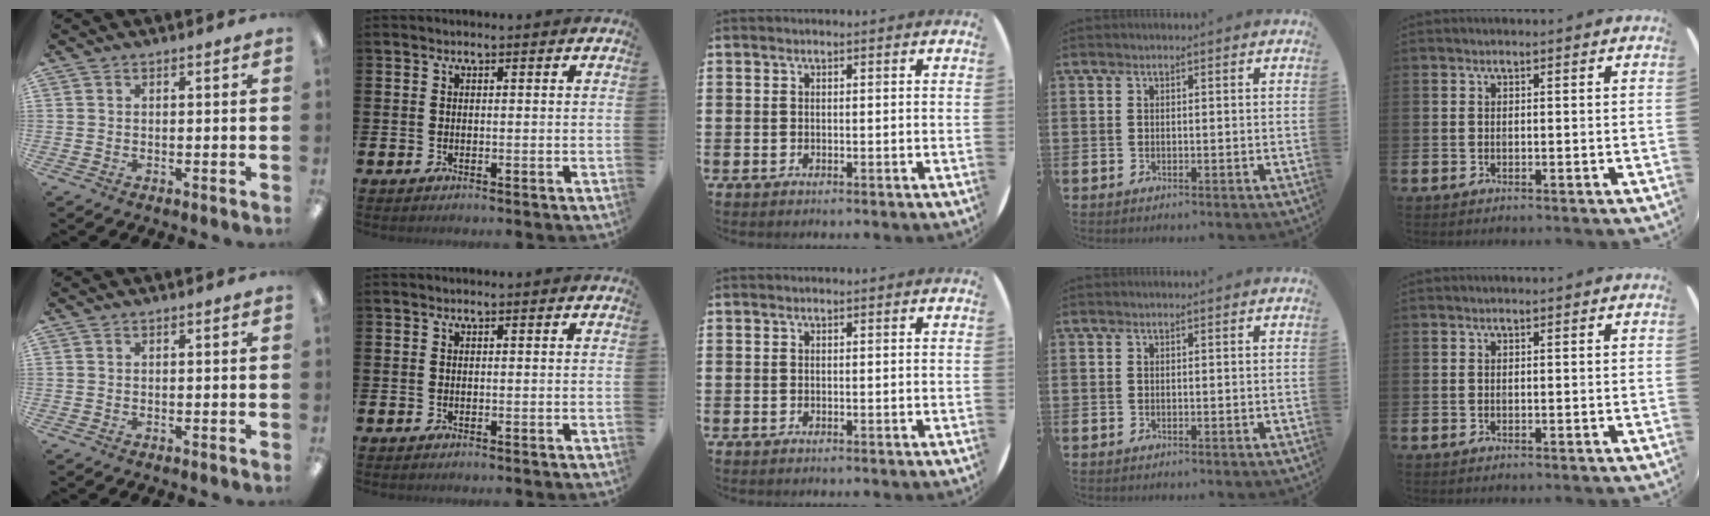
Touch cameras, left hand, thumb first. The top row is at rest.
{}